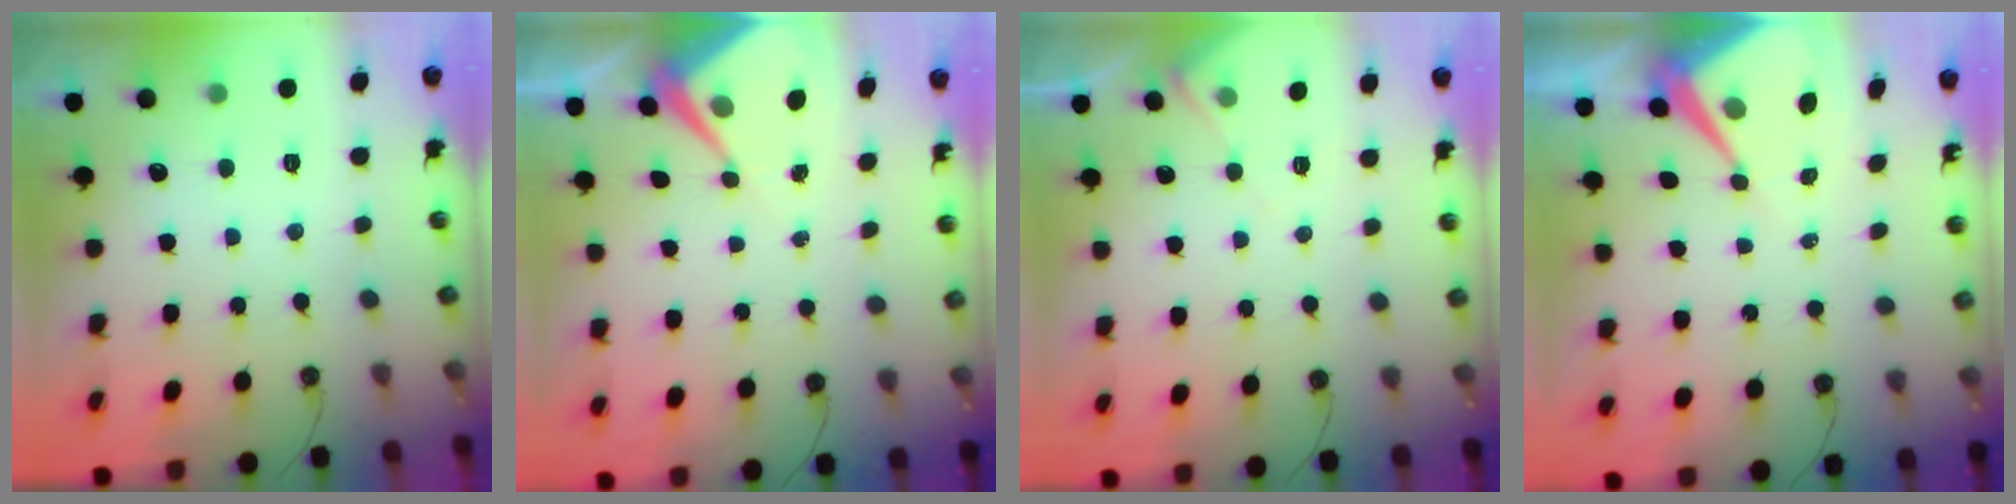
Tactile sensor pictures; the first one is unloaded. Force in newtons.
{"total": 5.2, "press": 5.2, "slide": 0.3}
{"total": 5.2, "press": 5.2, "slide": 0.7}
{"total": 8.7, "press": 8.6, "slide": 0.8}